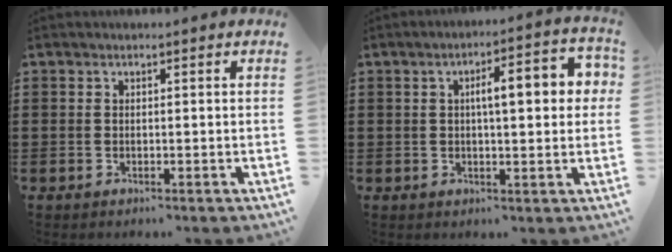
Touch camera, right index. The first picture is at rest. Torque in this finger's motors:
{"motor_torque": [1.55, -0.18, 0.44, 0.09]}